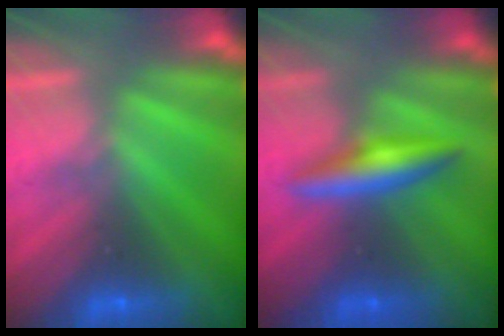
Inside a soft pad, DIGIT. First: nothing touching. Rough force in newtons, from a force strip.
{"total": 2.7}